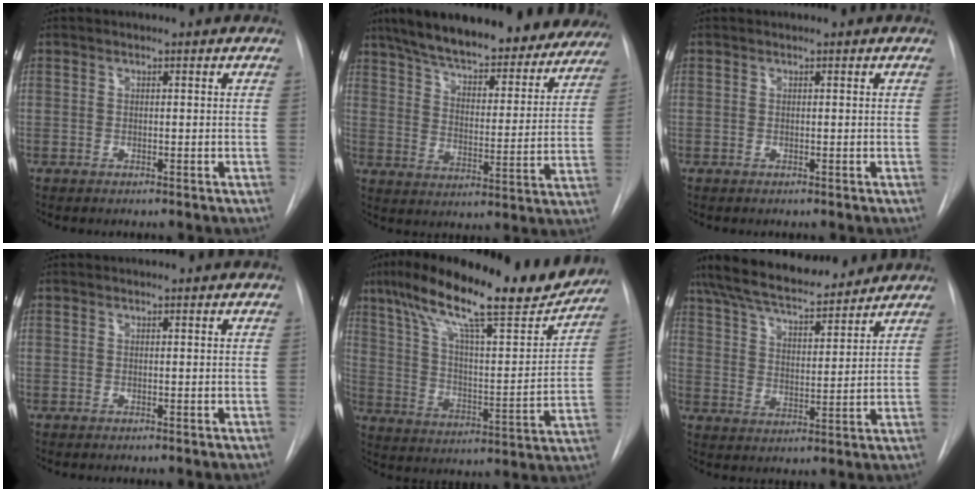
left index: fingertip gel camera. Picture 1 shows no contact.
{"total": 28.6, "force": [24.2, 7.7, 13.1], "torque": [-0.210, -0.007, 0.315]}
{"total": 0.0}
{"total": 0.0}
{"total": 23.7, "force": [18.7, 3.4, 14.1], "torque": [-0.239, 0.008, 0.282]}
{"total": 17.5, "force": [15.0, 3.9, 8.0], "torque": [-0.147, 0.033, 0.243]}